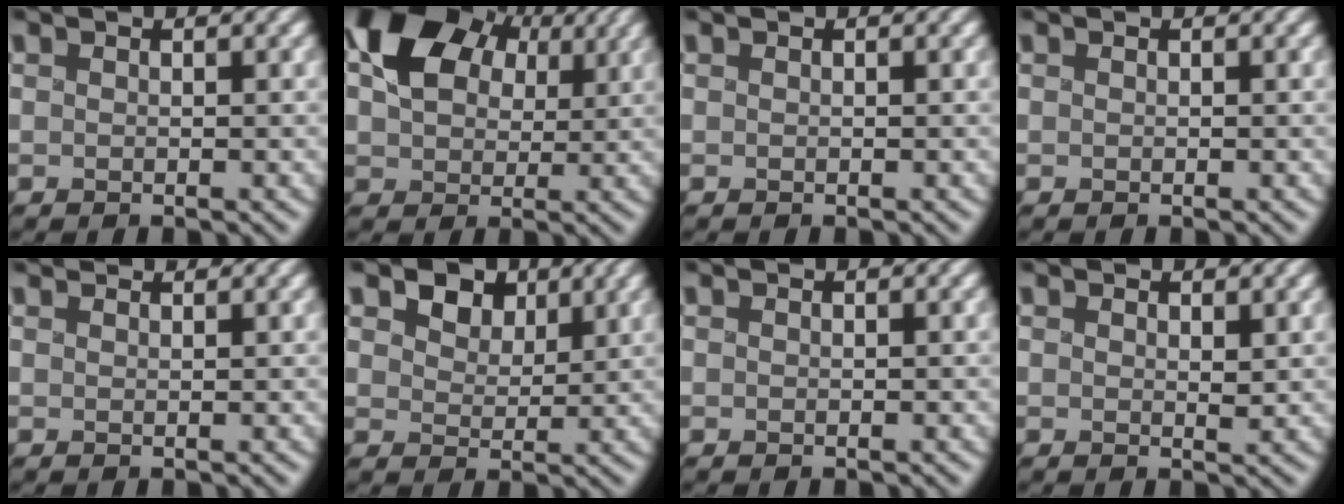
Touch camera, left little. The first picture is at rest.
{"total": 9.0, "force": [2.7, 6.3, 5.8], "torque": [-0.111, 0.007, 0.038]}
{"total": 0.0}
{"total": 0.0}
{"total": 1.6, "force": [1.5, 0.3, 0.4], "torque": [-0.017, 0.008, 0.029]}
{"total": 4.4, "force": [2.2, 3.1, 2.2], "torque": [-0.057, -0.010, 0.034]}
{"total": 0.0}
{"total": 0.9, "force": [0.6, 0.4, 0.6], "torque": [-0.014, -0.002, 0.011]}